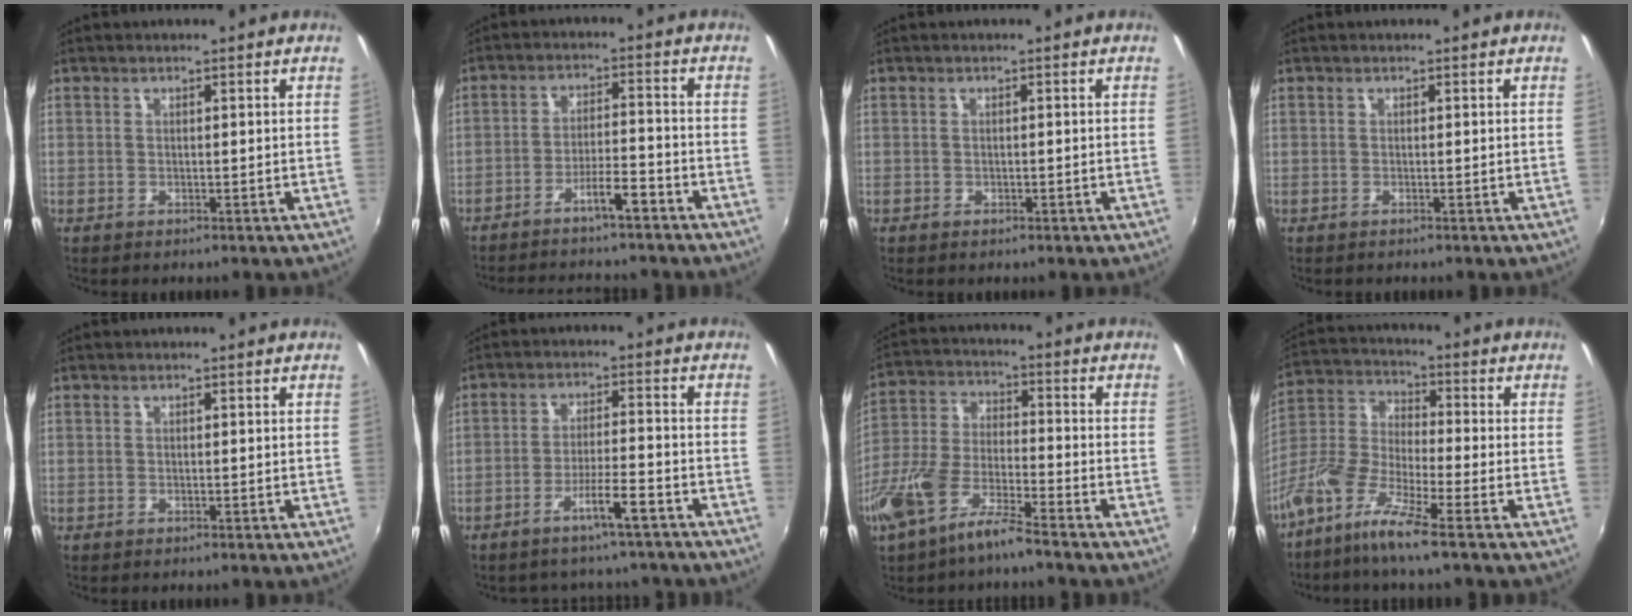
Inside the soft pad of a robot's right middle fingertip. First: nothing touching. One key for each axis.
{"total": 9.4, "fx": -8.1, "fy": 1.2, "fz": 4.6, "tx": -0.093, "ty": 0.007, "tz": -0.123}
{"total": 0.9, "fx": -0.5, "fy": 0.7, "fz": 0.3, "tx": -0.006, "ty": -0.005, "tz": -0.008}
{"total": 0.0}
{"total": 0.0}
{"total": 6.8, "fx": -5.5, "fy": 1.4, "fz": 3.8, "tx": -0.073, "ty": 0.003, "tz": -0.082}
{"total": 10.4, "fx": -7.1, "fy": 2.4, "fz": 7.2, "tx": -0.156, "ty": -0.008, "tz": -0.138}
{"total": 10.5, "fx": -6.9, "fy": 1.5, "fz": 7.8, "tx": -0.177, "ty": -0.006, "tz": -0.143}